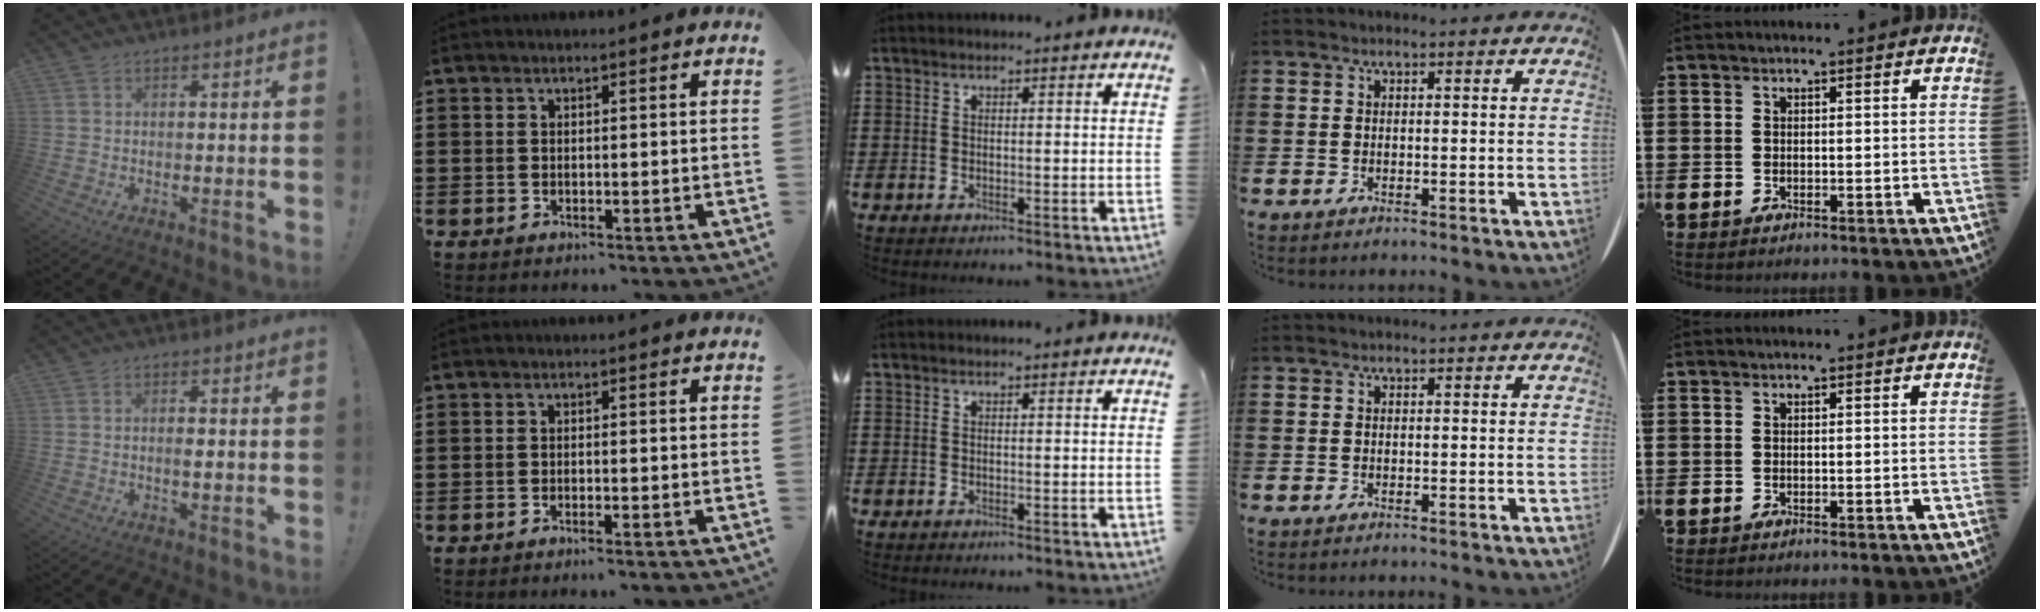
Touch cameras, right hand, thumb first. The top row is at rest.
{"thumb": {"total": 1.6, "force": [-0.3, 0.4, 1.5], "torque": [-0.020, -0.001, -0.008]}, "index": {"total": 1.0, "force": [-1.0, -0.2, 0.3], "torque": [-0.006, 0.000, -0.019]}}